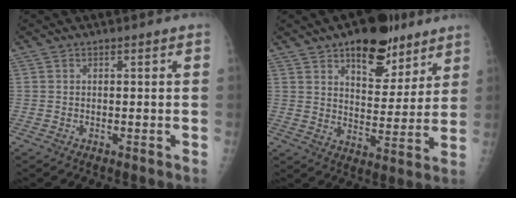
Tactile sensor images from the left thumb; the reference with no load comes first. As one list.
[{"total": 14.5, "force": [9.2, 7.5, 8.3], "torque": [-0.065, -0.045, 0.135]}]